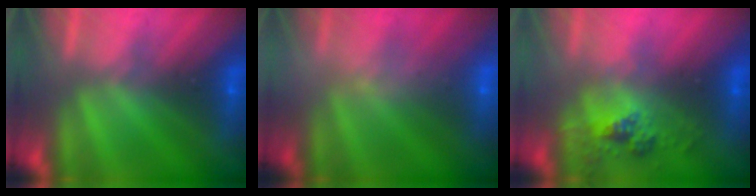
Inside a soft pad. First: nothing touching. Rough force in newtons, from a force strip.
{"total": 2.5}
{"total": 2.4}